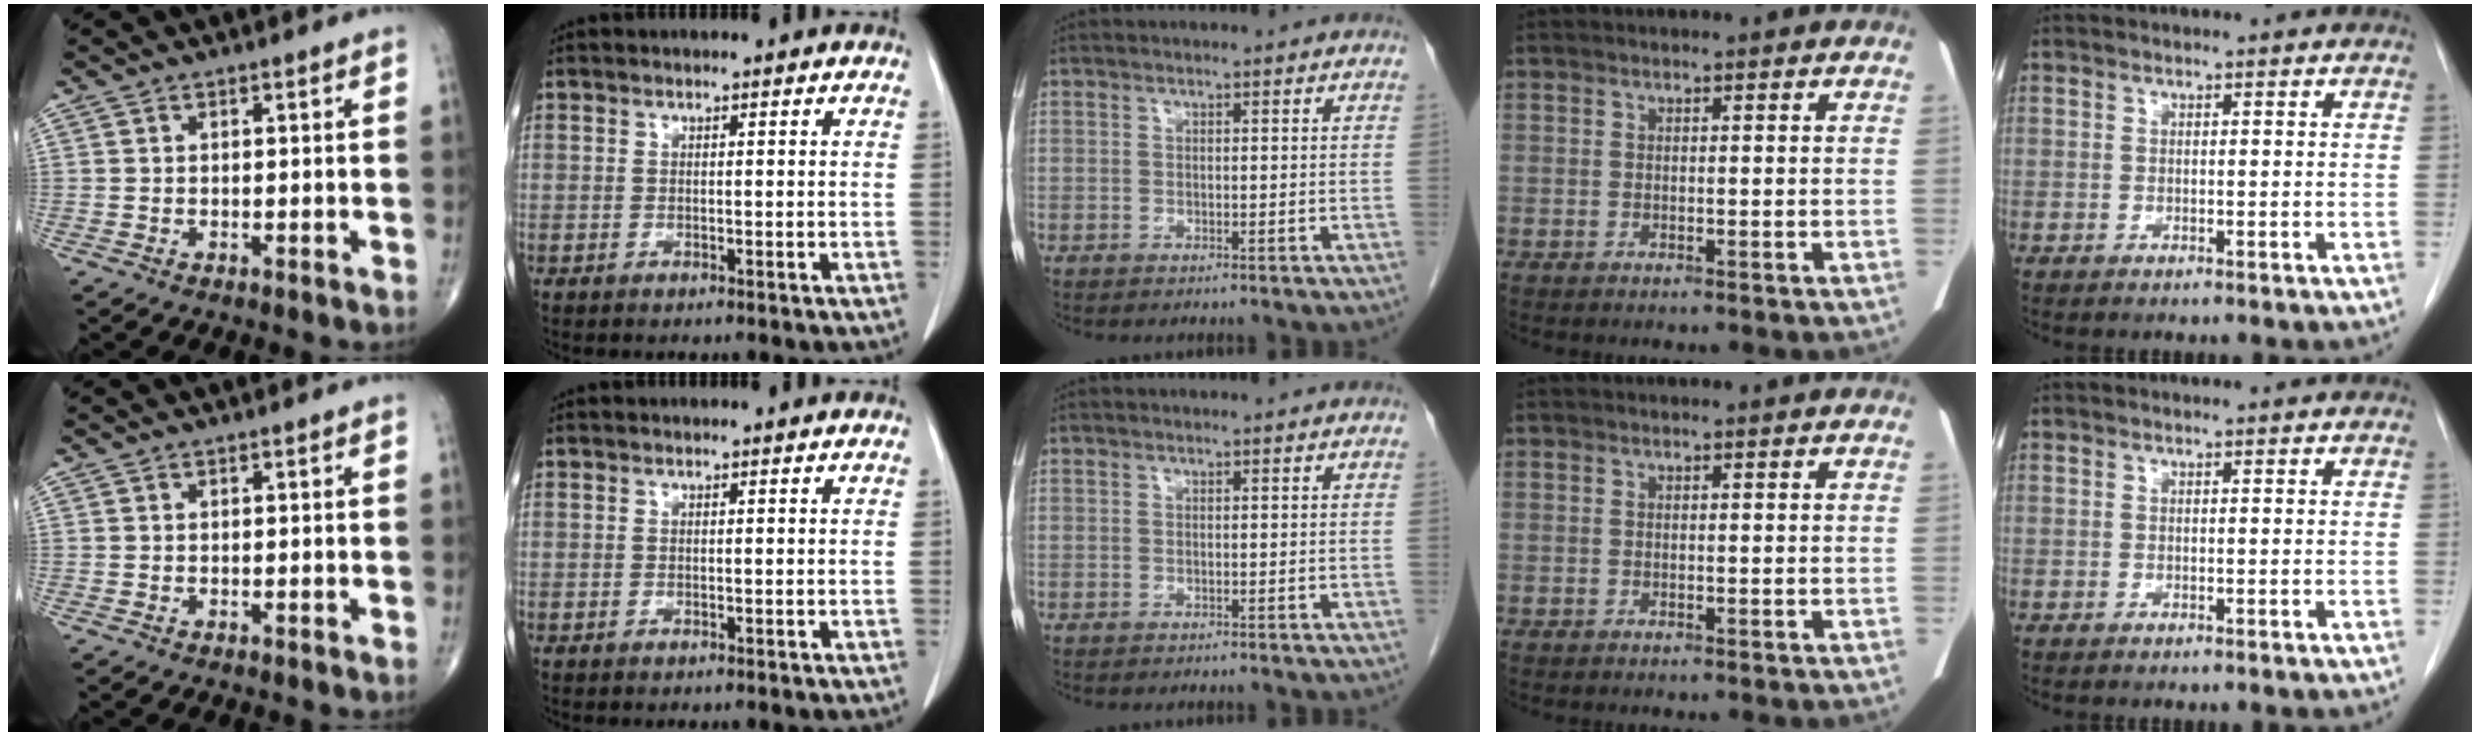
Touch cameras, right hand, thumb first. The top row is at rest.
{}